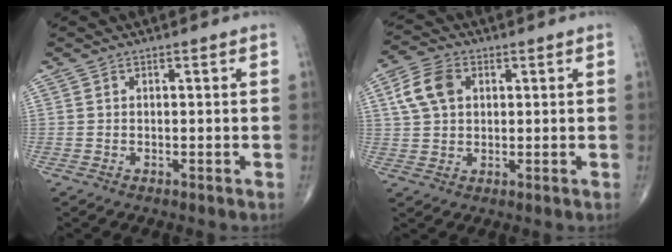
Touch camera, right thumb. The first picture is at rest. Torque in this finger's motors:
{"motor_torque": [-0.86, 0.90, 0.10, -0.09, 0.02]}